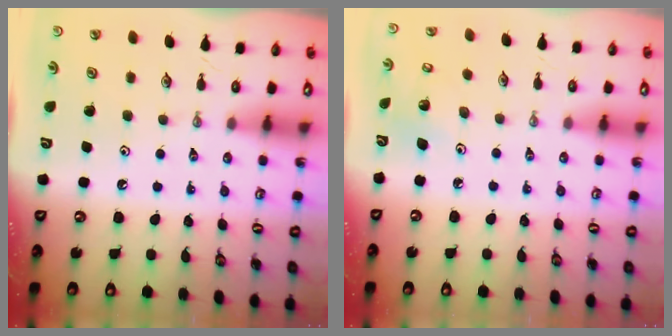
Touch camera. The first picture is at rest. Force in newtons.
{"total": 3.4, "press": 3.4, "slide": 0.5}